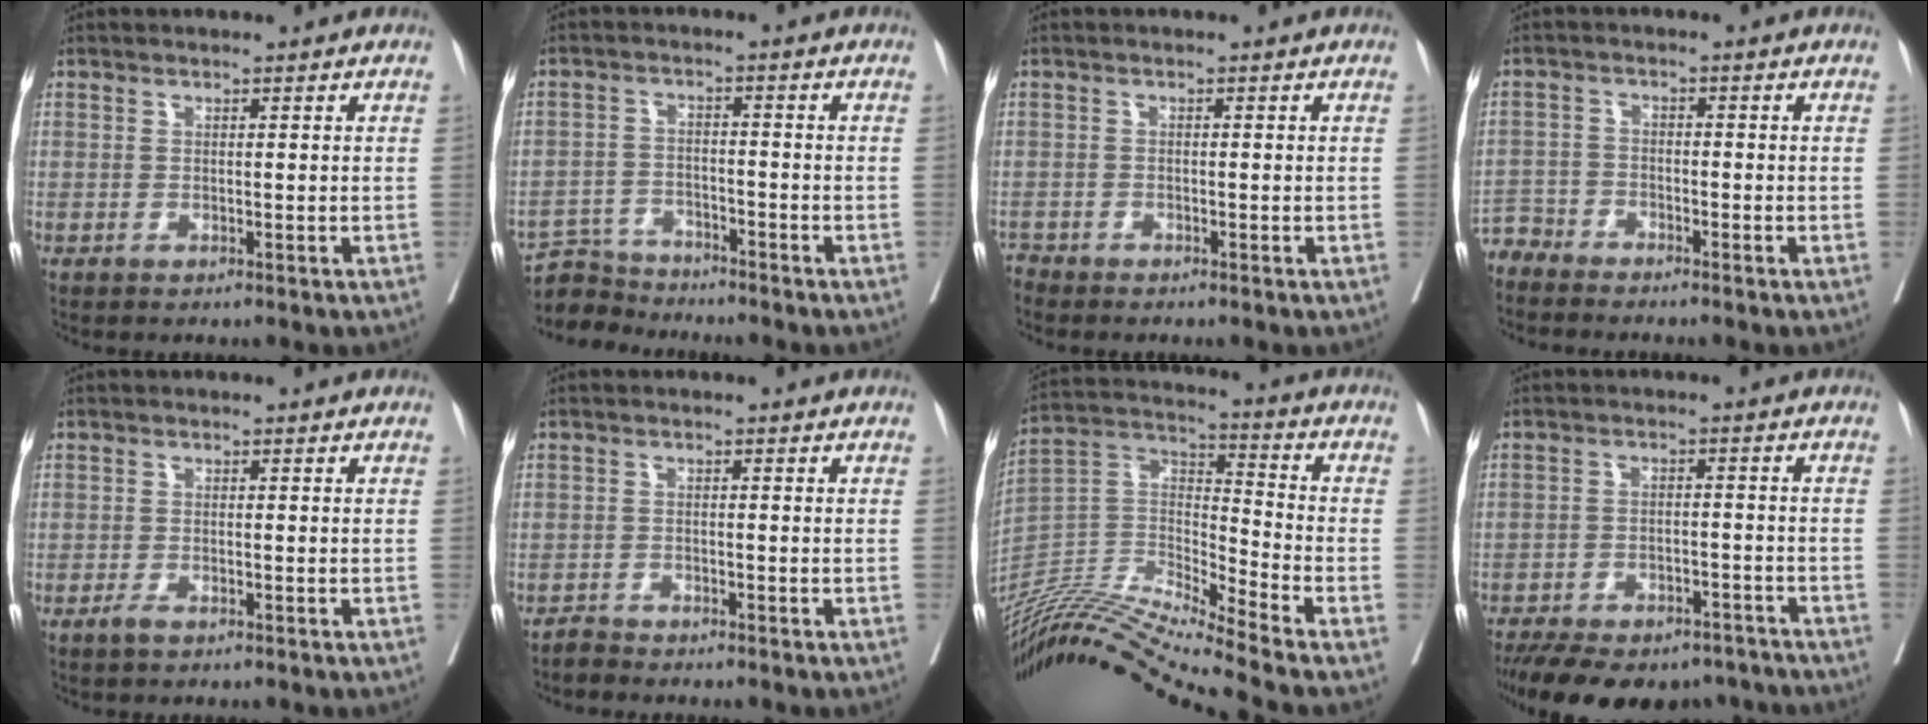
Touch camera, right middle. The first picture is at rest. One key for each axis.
{"total": 5.4, "fx": -5.3, "fy": 0.8, "fz": -0.8, "tx": 0.012, "ty": -0.003, "tz": -0.096}
{"total": 1.3, "fx": -1.2, "fy": 0.1, "fz": -0.4, "tx": 0.009, "ty": -0.005, "tz": -0.025}
{"total": 4.3, "fx": -4.2, "fy": 0.4, "fz": -0.8, "tx": 0.020, "ty": -0.008, "tz": -0.083}
{"total": 1.5, "fx": -1.0, "fy": 0.4, "fz": 1.0, "tx": -0.020, "ty": -0.001, "tz": -0.016}
{"total": 1.4, "fx": -1.3, "fy": 0.1, "fz": -0.3, "tx": 0.008, "ty": -0.004, "tz": -0.026}
{"total": 18.8, "fx": -17.3, "fy": -2.3, "fz": 7.0, "tx": -0.136, "ty": 0.016, "tz": -0.319}
{"total": 19.3, "fx": -15.9, "fy": 7.7, "fz": 7.7, "tx": -0.173, "ty": -0.006, "tz": -0.214}